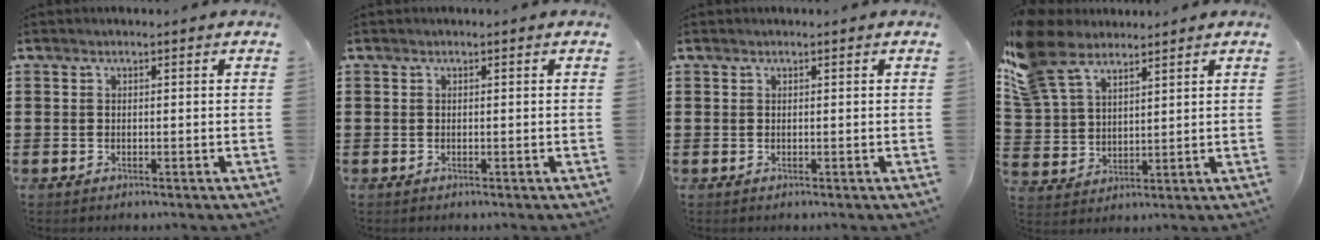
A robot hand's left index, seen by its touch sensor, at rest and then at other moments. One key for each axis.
{"total": 0.0}
{"total": 0.0}
{"total": 10.1, "fx": 7.7, "fy": 4.8, "fz": 4.5, "tx": -0.134, "ty": -0.013, "tz": 0.146}